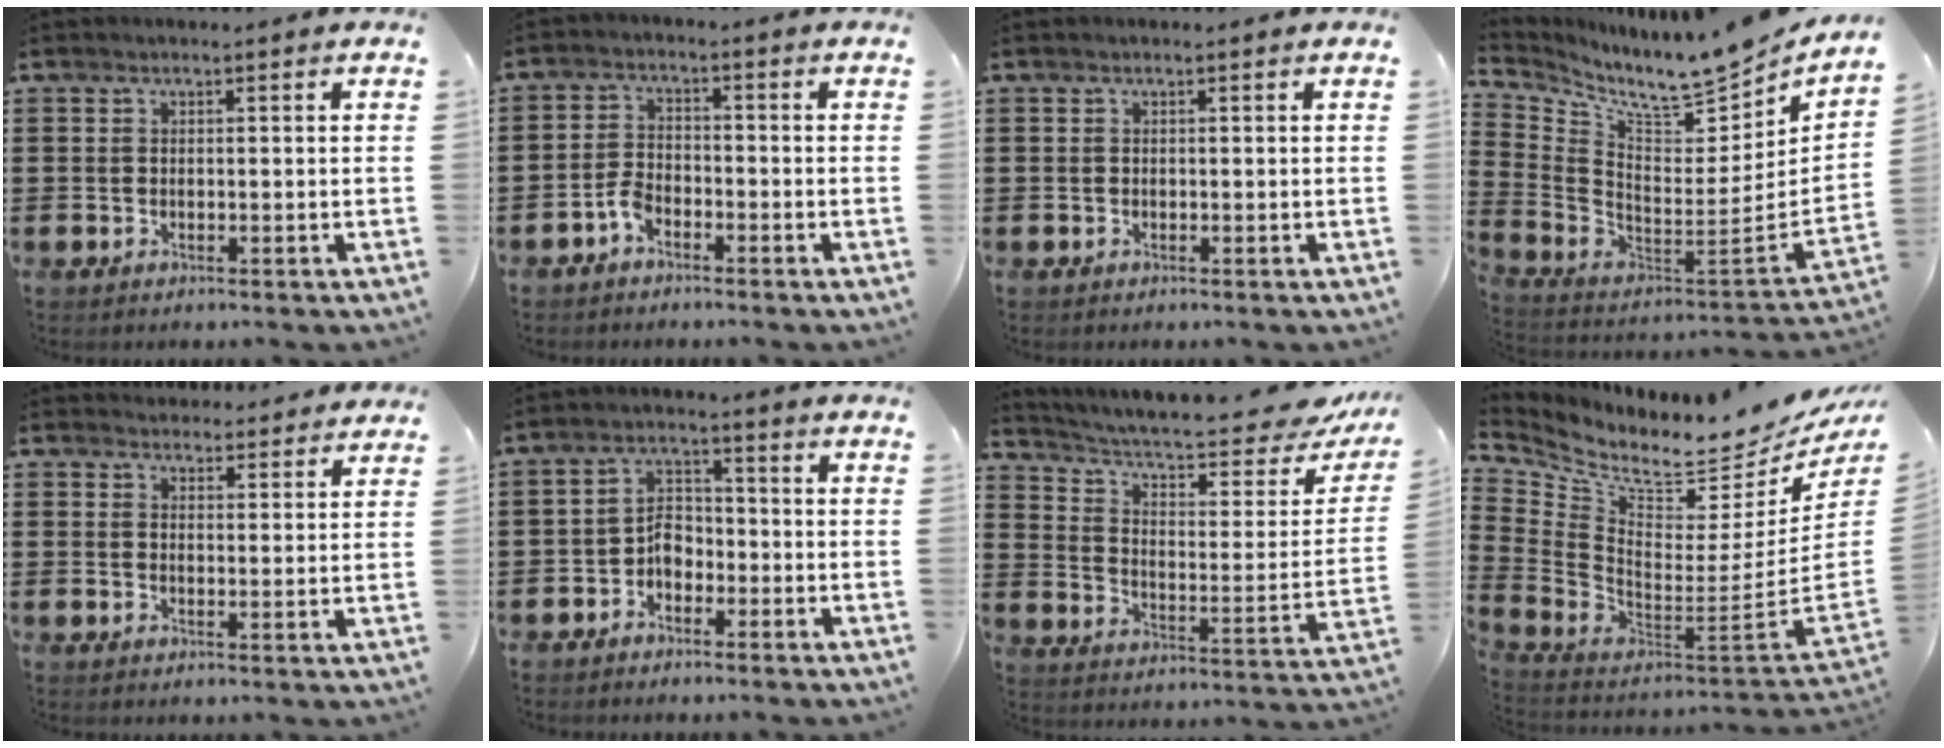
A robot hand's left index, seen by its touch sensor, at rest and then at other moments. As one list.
[{"total": 3.0, "force": [-2.1, 1.4, 1.6], "torque": [-0.048, 0.001, -0.046]}, {"total": 0.0}, {"total": 8.7, "force": [7.7, 0.1, 4.2], "torque": [-0.099, -0.082, 0.120]}, {"total": 3.3, "force": [3.3, 0.6, 0.0], "torque": [-0.001, -0.014, 0.060]}, {"total": 3.8, "force": [-1.5, 2.6, 2.3], "torque": [-0.046, 0.009, -0.032]}, {"total": 8.7, "force": [7.4, 1.7, 4.4], "torque": [-0.094, -0.061, 0.120]}, {"total": 6.2, "force": [5.0, 1.1, 3.5], "torque": [-0.092, -0.068, 0.079]}]